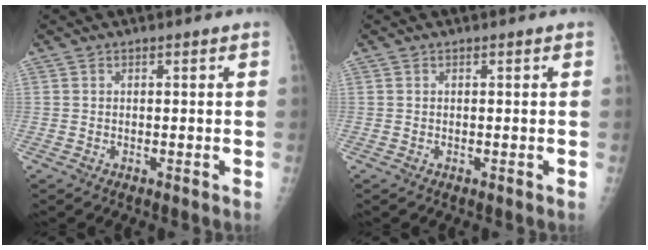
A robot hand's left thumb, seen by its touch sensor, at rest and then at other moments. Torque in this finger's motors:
{"motor_torque": [0.13, 0.00, 0.12, 0.07, 0.00]}